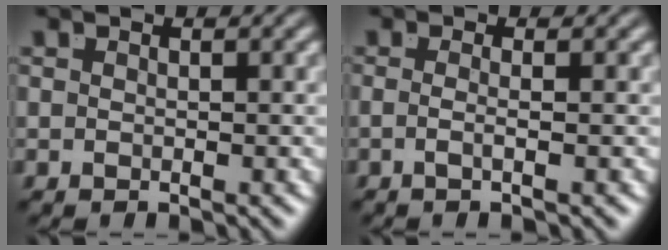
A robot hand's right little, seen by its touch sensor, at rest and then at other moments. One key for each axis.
{"total": 1.9, "fx": -1.0, "fy": -1.0, "fz": 1.3, "tx": -0.035, "ty": -0.016, "tz": -0.010}